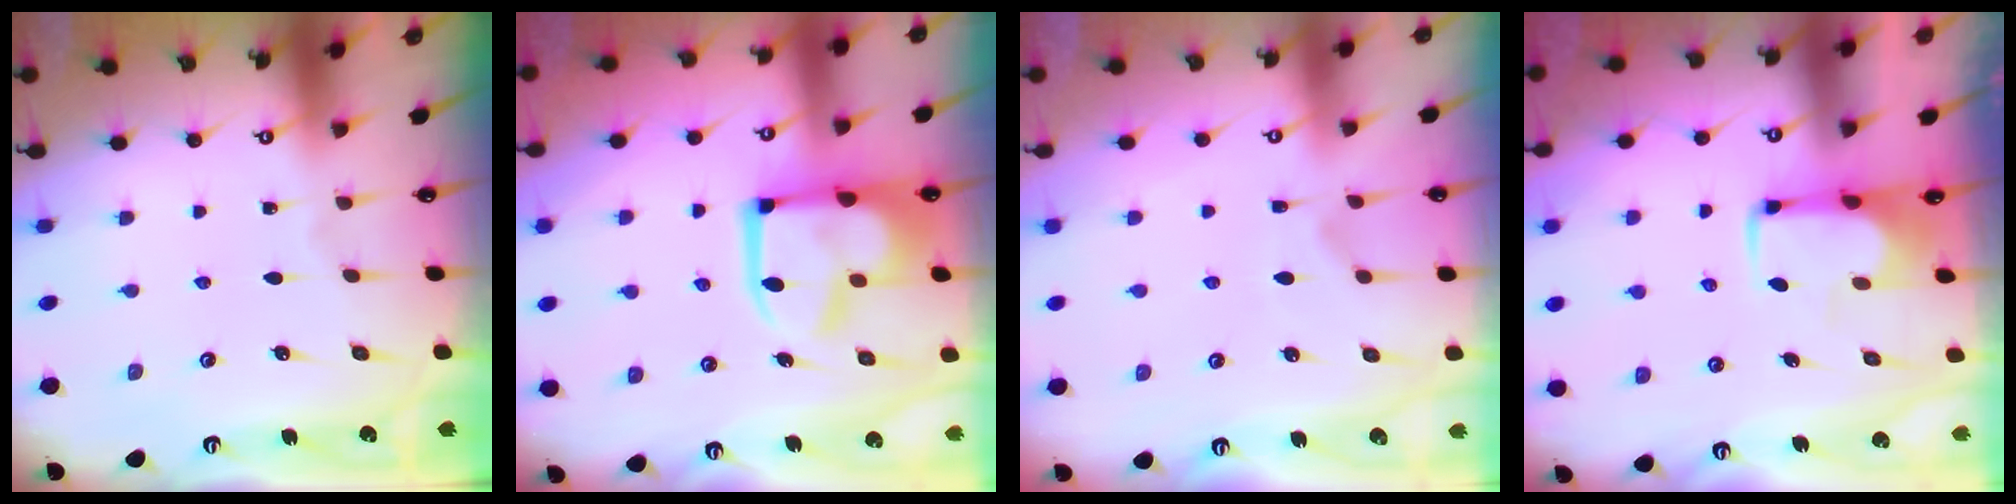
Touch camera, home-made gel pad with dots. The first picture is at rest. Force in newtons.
{"total": 7.1, "press": 7.0, "slide": 1.1}
{"total": 2.4, "press": 2.1, "slide": 1.1}
{"total": 1.7, "press": 1.7, "slide": 0.4}